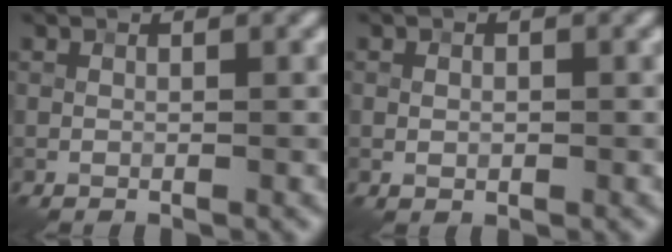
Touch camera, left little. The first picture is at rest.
{"total": 0.8, "force": [-0.1, 0.6, 0.4], "torque": [-0.007, 0.000, -0.002]}